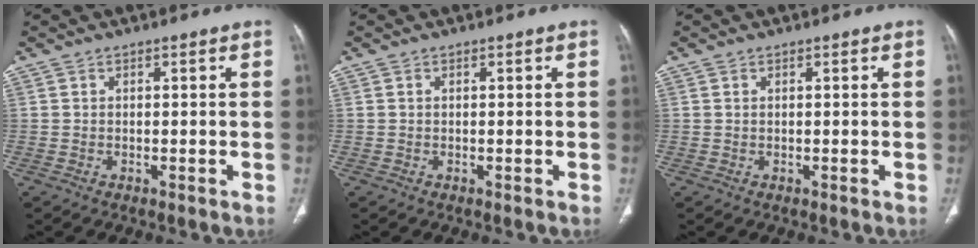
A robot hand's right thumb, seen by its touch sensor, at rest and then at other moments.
{"total": 0.0}
{"total": 0.0}